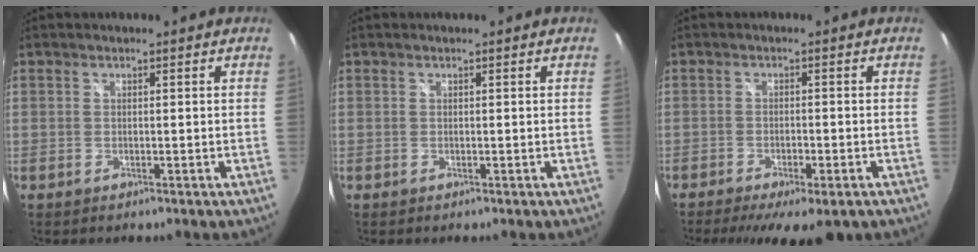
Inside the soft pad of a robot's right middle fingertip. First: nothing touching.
{"total": 0.0}
{"total": 10.8, "force": [-7.6, 3.3, 7.0], "torque": [-0.142, -0.035, -0.109]}